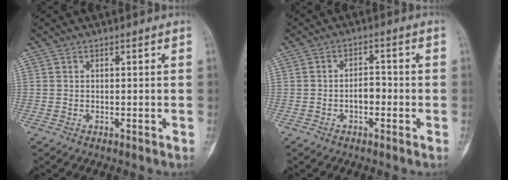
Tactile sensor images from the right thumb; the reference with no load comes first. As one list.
[{"total": 3.2, "force": [-1.1, 1.9, 2.3], "torque": [-0.025, 0.017, -0.022]}]